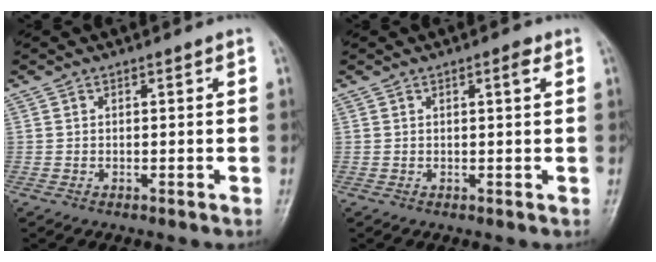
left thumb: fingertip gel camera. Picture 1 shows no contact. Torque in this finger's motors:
{"motor_torque": [-0.51, -0.25, -0.42, -0.15, 0.06]}